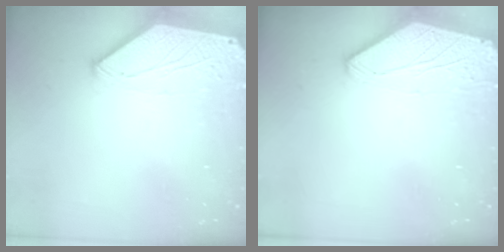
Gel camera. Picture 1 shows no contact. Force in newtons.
{"total": 0.0}